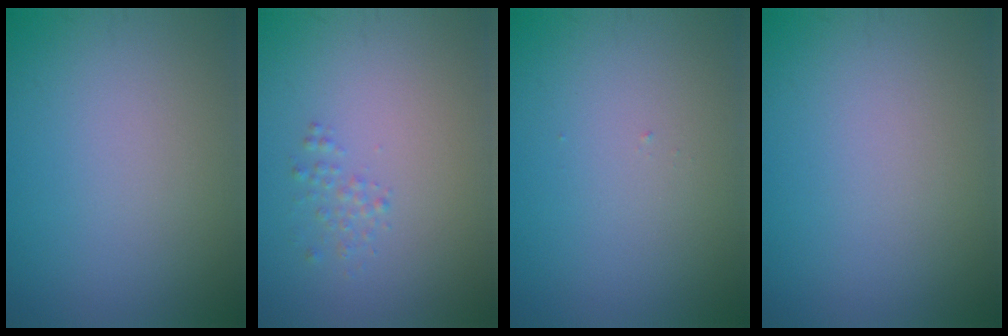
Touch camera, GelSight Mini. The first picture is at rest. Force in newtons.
{"total": 0.9, "press": 0.9, "slide": 0.0}
{"total": 0.0}
{"total": 0.0}